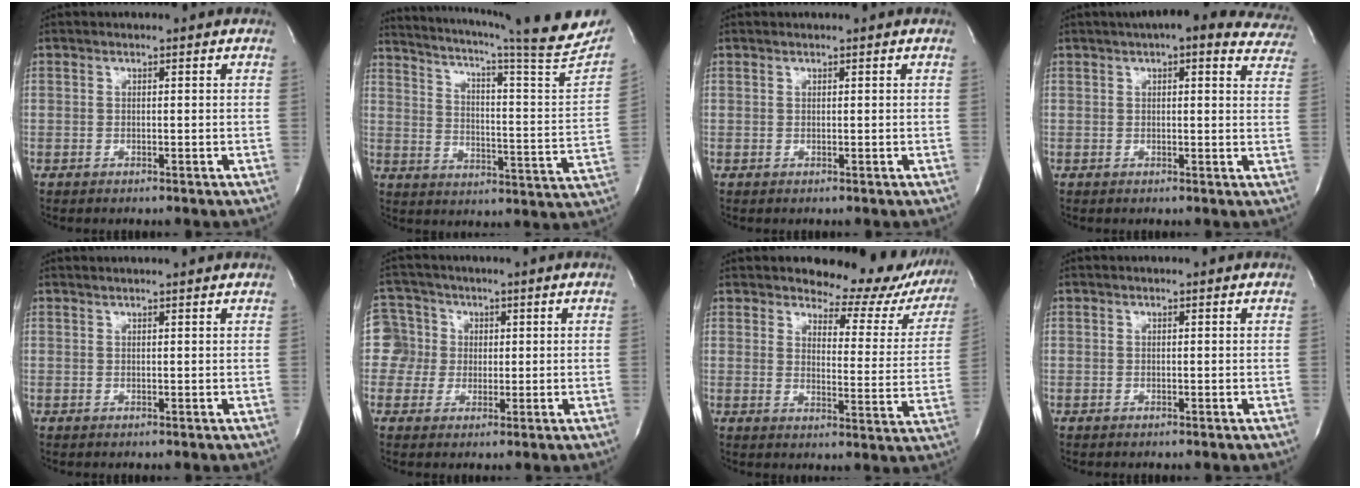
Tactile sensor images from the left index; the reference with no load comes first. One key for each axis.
{"total": 22.2, "fx": 18.7, "fy": 0.8, "fz": 12.0, "tx": -0.194, "ty": -0.053, "tz": 0.243}
{"total": 0.0}
{"total": 17.3, "fx": 14.6, "fy": 4.8, "fz": 7.9, "tx": -0.088, "ty": 0.019, "tz": 0.154}
{"total": 2.9, "fx": 2.7, "fy": -0.4, "fz": 0.9, "tx": -0.016, "ty": 0.012, "tz": 0.033}
{"total": 6.7, "fx": 0.9, "fy": 6.6, "fz": -0.6, "tx": 0.018, "ty": 0.024, "tz": 0.019}
{"total": 15.6, "fx": 14.4, "fy": 4.5, "fz": 4.0, "tx": -0.023, "ty": -0.070, "tz": 0.145}
{"total": 0.0}